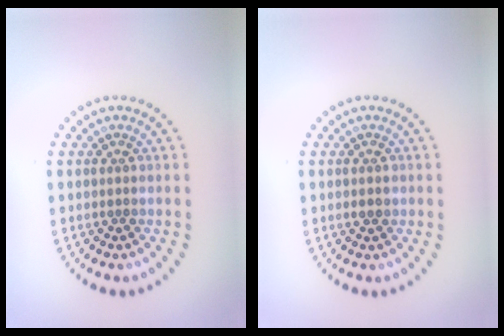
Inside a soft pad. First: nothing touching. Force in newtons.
{"total": 1.3, "press": 1.3, "slide": 0.1}